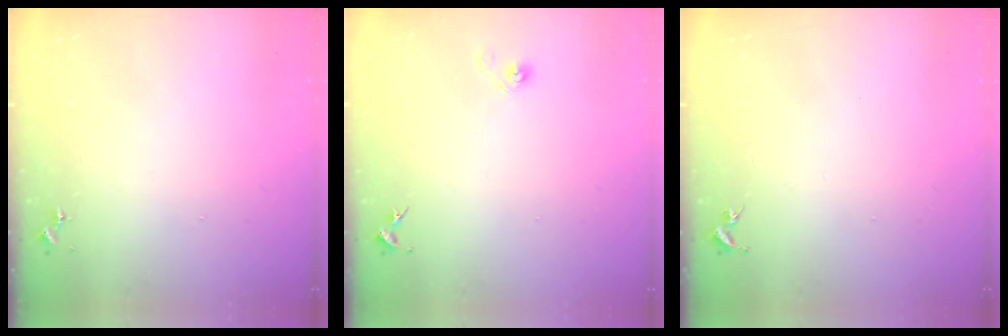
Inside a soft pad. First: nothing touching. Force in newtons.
{"total": 2.9, "press": 2.8, "slide": 0.8}
{"total": 0.0}